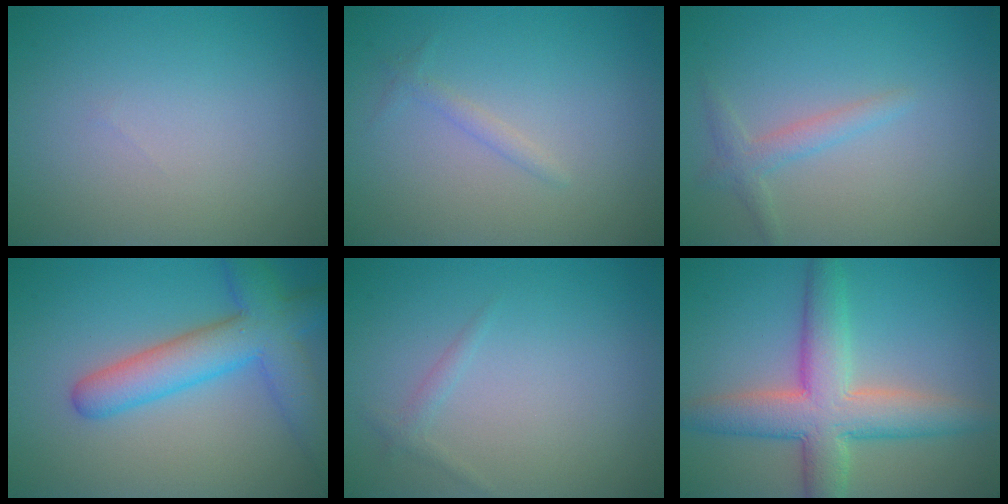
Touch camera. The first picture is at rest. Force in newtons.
{"total": 1.0, "press": 1.0, "slide": 0.0}
{"total": 1.7, "press": 1.7, "slide": 0.1}
{"total": 5.5, "press": 5.5, "slide": 0.3}
{"total": 0.9, "press": 0.9, "slide": 0.0}
{"total": 7.3, "press": 7.3, "slide": 0.2}